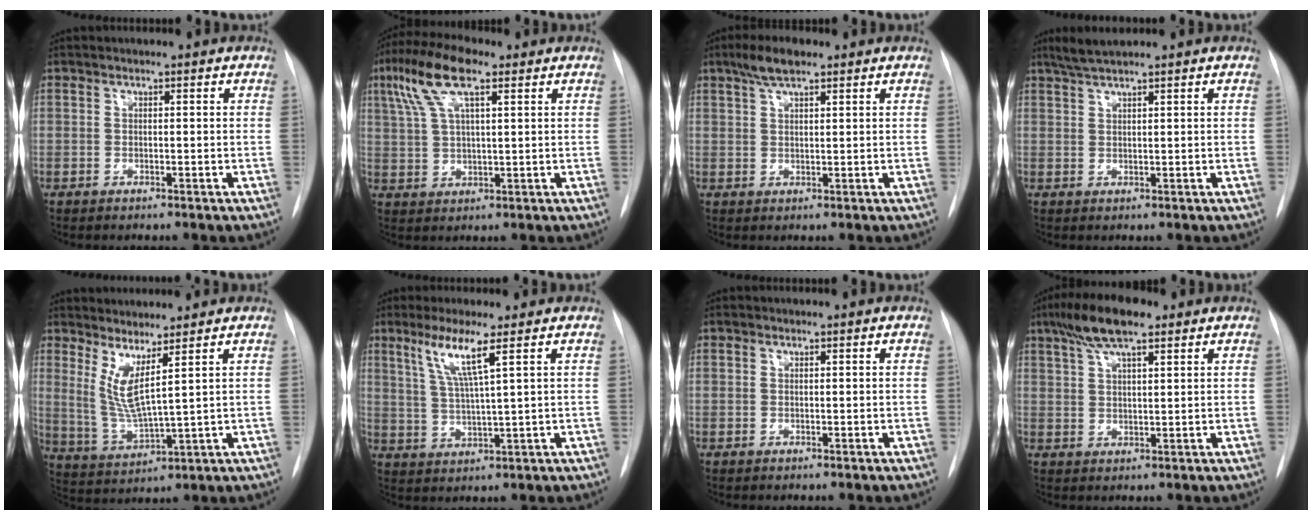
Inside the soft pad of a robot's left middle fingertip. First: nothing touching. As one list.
[{"total": 9.9, "force": [5.0, 2.6, 8.2], "torque": [-0.176, 0.027, 0.095]}, {"total": 4.6, "force": [3.2, 1.2, 3.1], "torque": [-0.068, 0.011, 0.059]}, {"total": 3.2, "force": [2.7, -0.3, 1.6], "torque": [-0.040, 0.007, 0.056]}, {"total": 6.2, "force": [3.0, -0.3, 5.4], "torque": [-0.114, -0.028, 0.066]}, {"total": 6.6, "force": [3.4, -0.8, 5.6], "torque": [-0.110, -0.008, 0.068]}, {"total": 0.0}, {"total": 8.7, "force": [5.8, 2.0, 6.2], "torque": [-0.122, 0.019, 0.103]}]